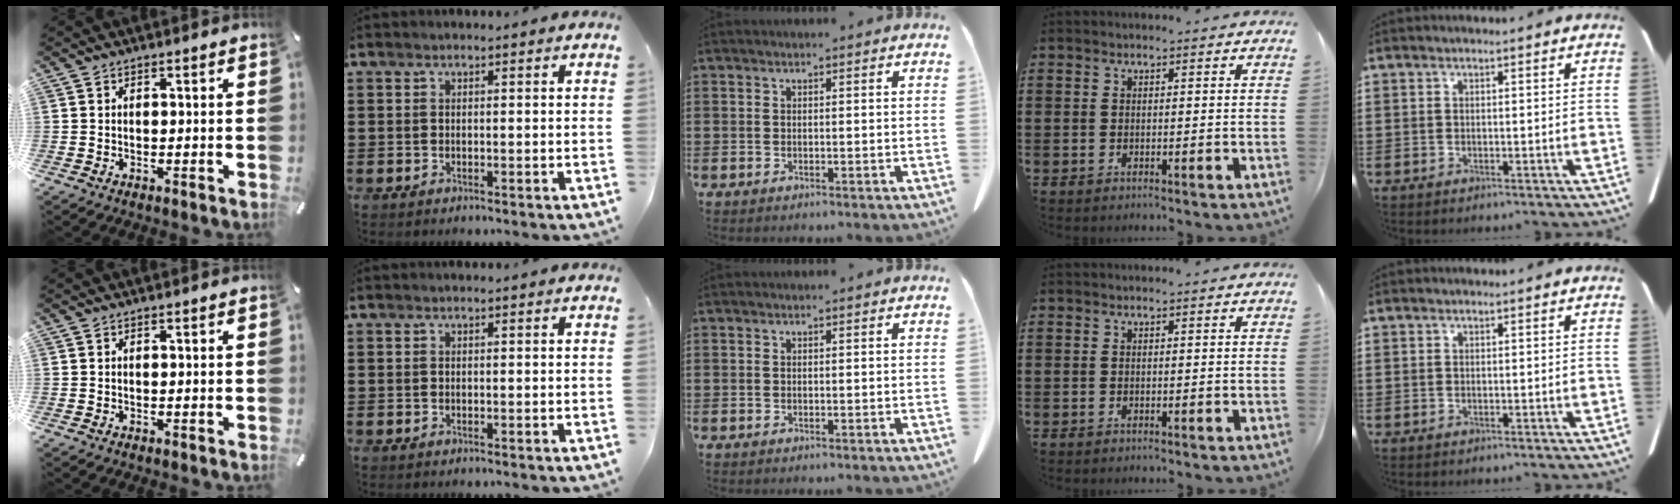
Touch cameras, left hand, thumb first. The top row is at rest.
{}